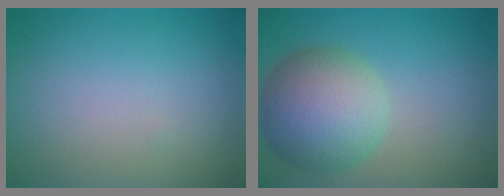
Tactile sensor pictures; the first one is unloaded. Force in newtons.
{"total": 7.9, "press": 7.9, "slide": 0.6}